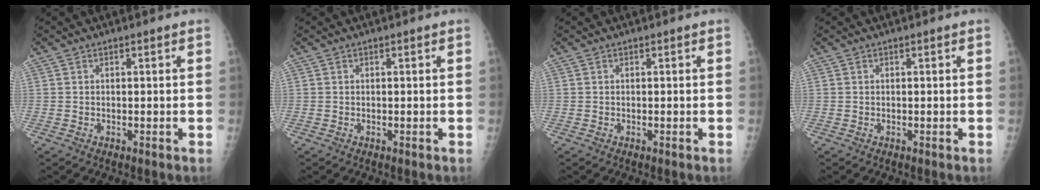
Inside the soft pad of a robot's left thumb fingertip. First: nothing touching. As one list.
[{"total": 0.0}, {"total": 0.0}, {"total": 0.0}]